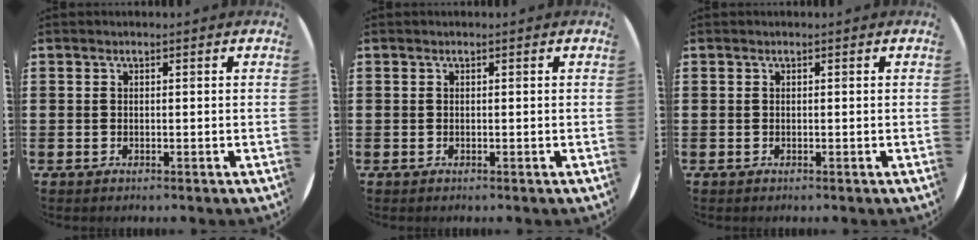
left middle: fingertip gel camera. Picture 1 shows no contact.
{"total": 0.0}
{"total": 0.0}